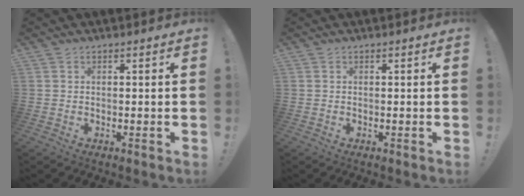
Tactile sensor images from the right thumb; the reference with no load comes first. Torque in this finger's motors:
{"motor_torque": [0.06, 0.06, 0.01, -0.01, 0.00]}